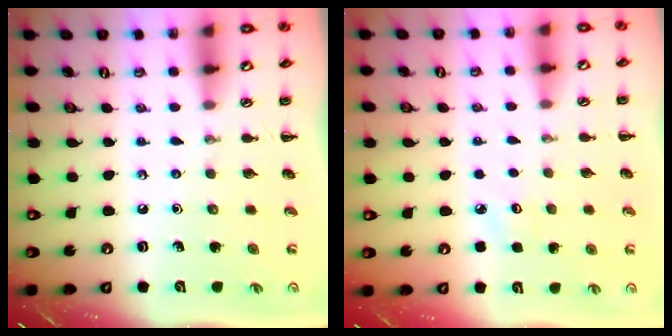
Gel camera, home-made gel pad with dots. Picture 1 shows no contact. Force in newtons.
{"total": 3.4, "press": 3.3, "slide": 0.8}